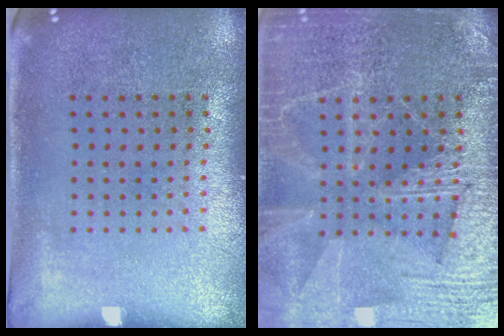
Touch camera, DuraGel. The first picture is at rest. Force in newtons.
{"total": 3.9, "press": 3.9, "slide": 0.4}